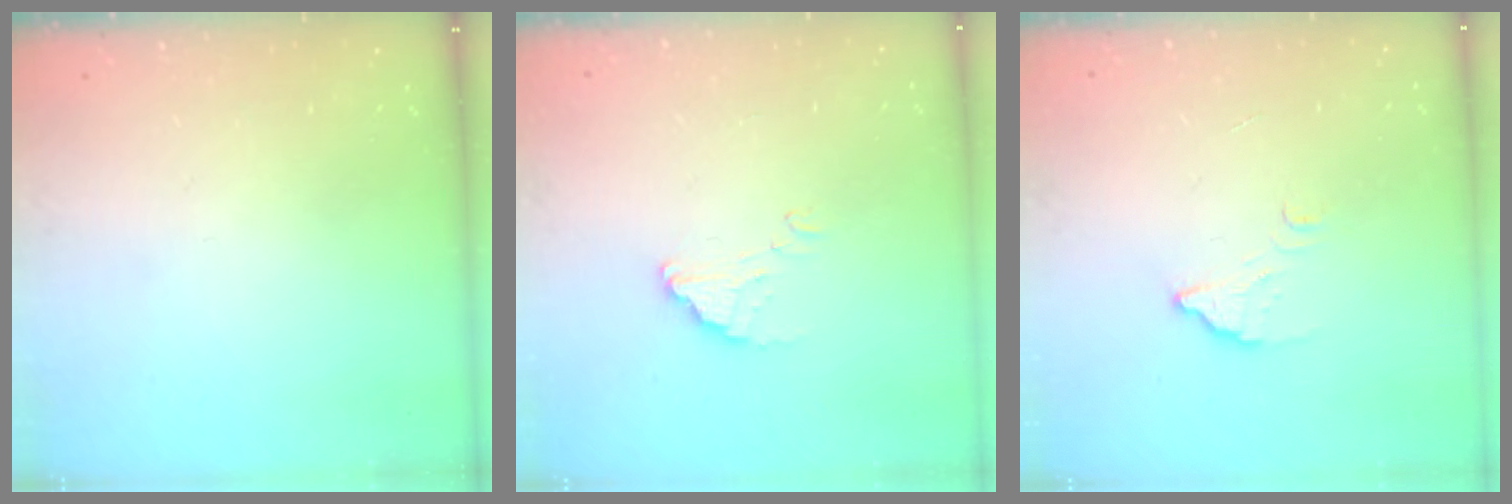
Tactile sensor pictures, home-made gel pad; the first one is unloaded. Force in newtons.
{"total": 1.9, "press": 1.9, "slide": 0.0}
{"total": 2.7, "press": 2.7, "slide": 0.2}